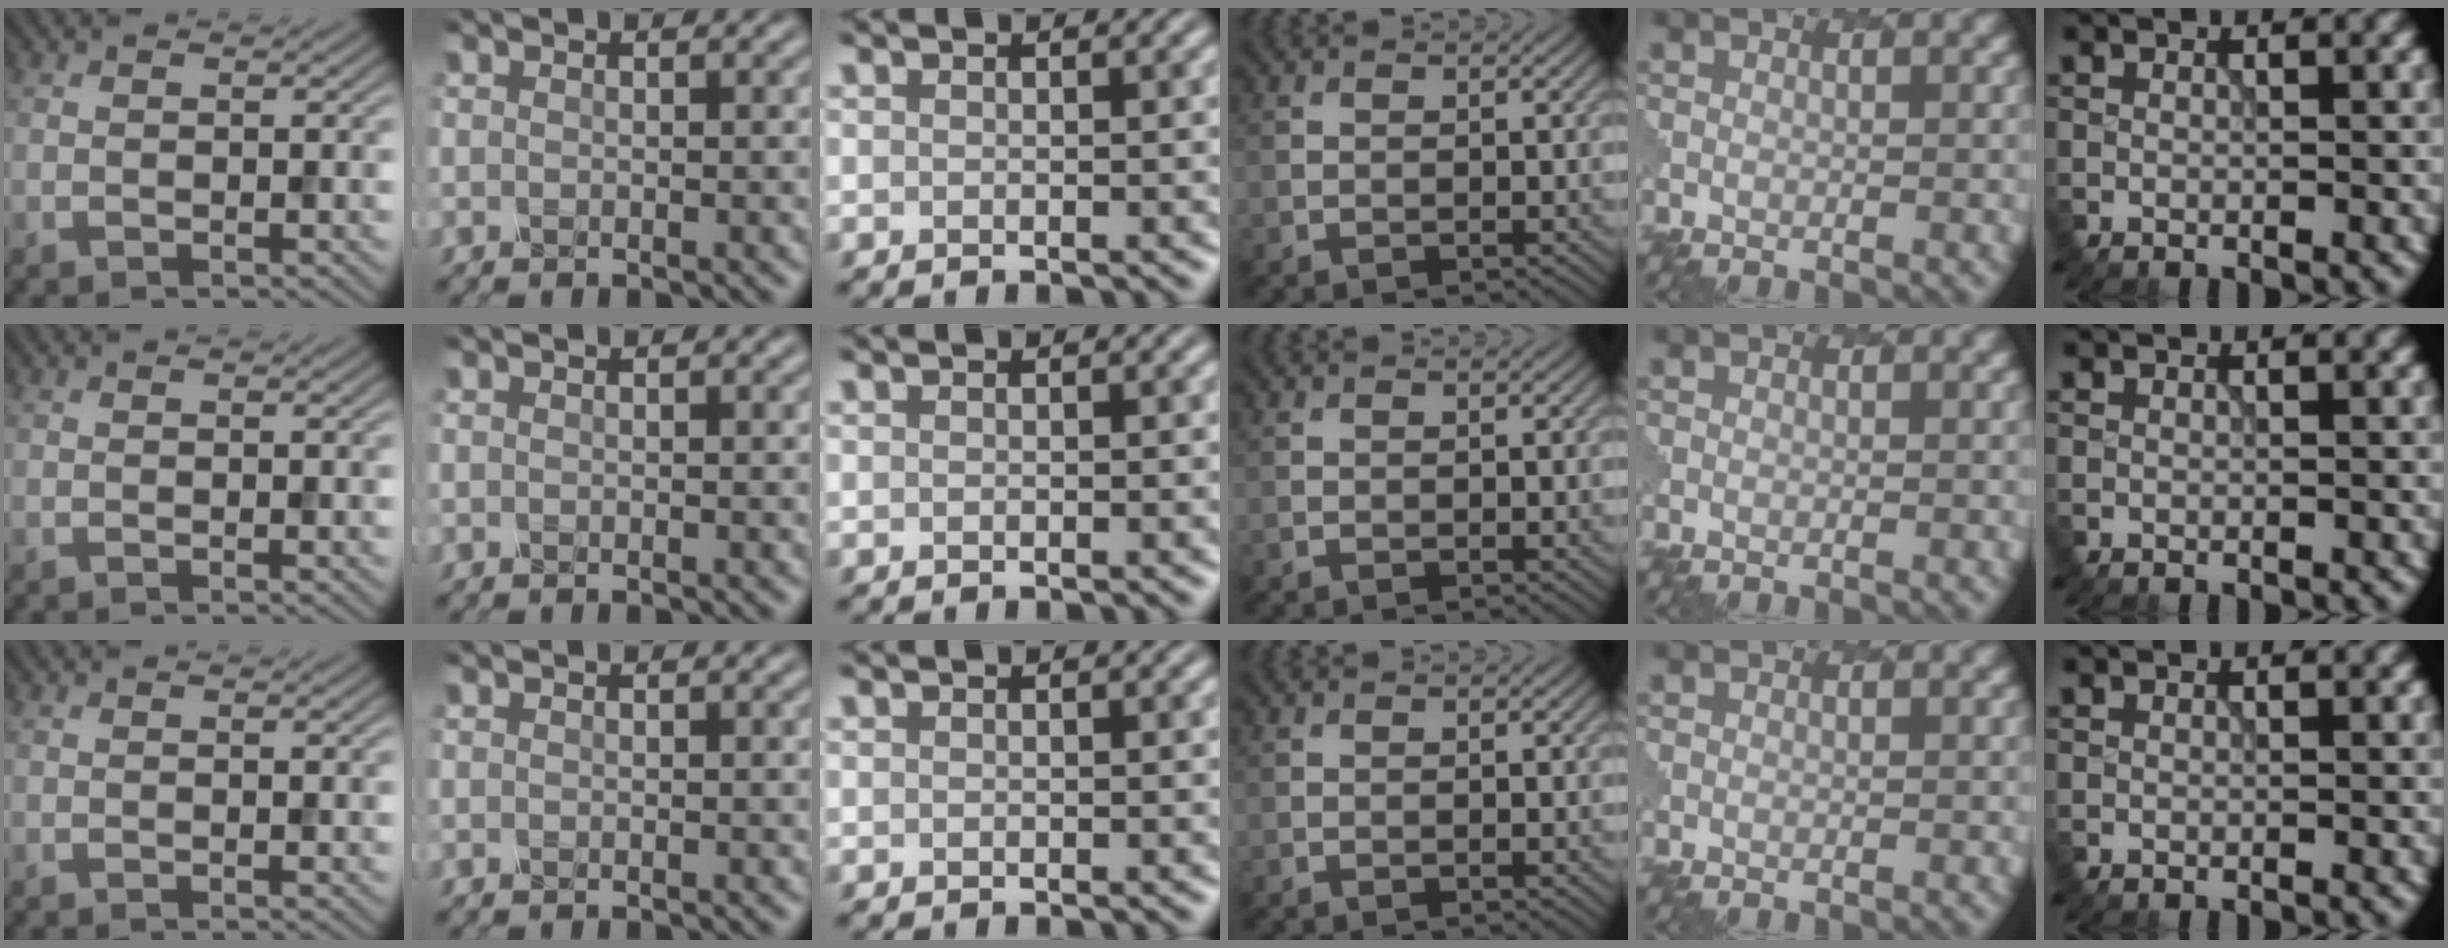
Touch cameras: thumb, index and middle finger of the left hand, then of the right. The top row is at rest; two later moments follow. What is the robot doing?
{"motion": "dispense", "object": "spray bottle"}